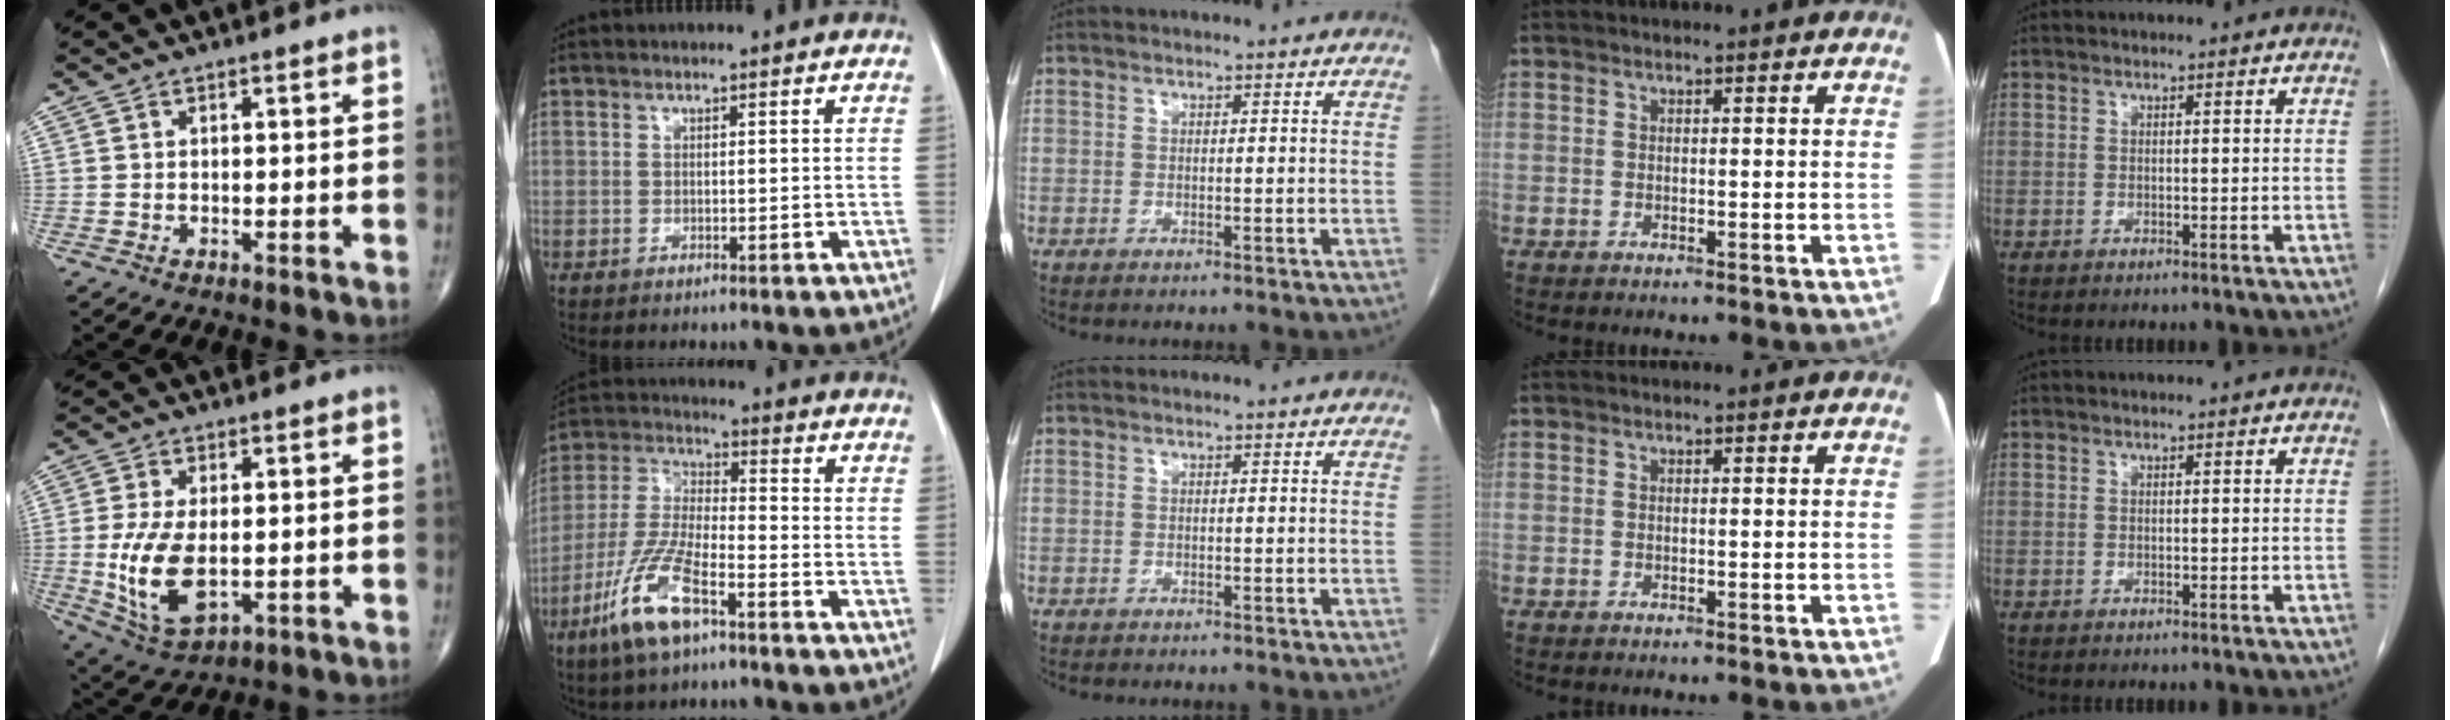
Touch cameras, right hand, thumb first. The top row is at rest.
{"thumb": {"total": 12.4, "force": [-1.4, 6.6, 10.5], "torque": [-0.207, -0.015, -0.012]}, "index": {"total": 11.8, "force": [-6.7, 2.7, 9.4], "torque": [-0.207, -0.016, -0.128]}}